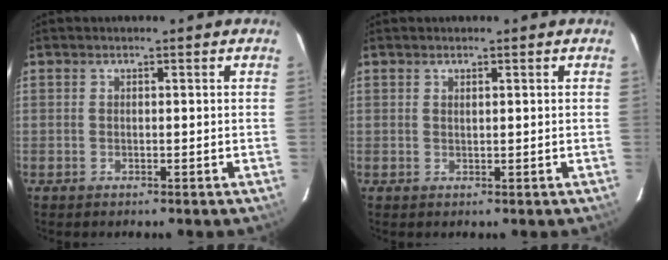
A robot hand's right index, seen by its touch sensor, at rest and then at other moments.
{"total": 0.9, "force": [0.7, -0.5, -0.2], "torque": [0.006, -0.002, 0.015]}